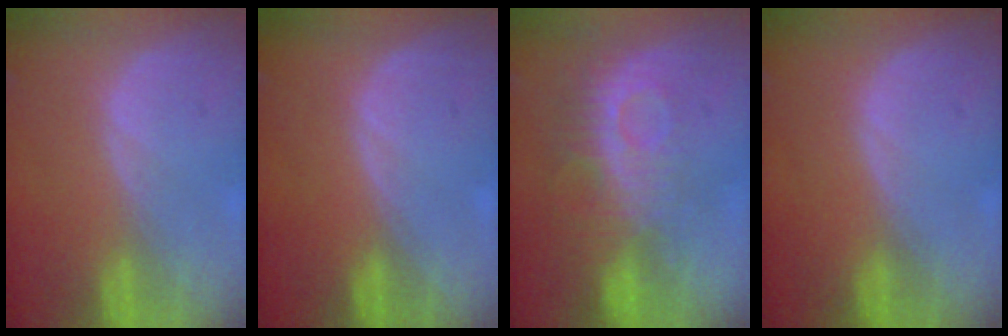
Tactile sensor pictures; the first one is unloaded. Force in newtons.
{"total": 0.0}
{"total": 9.3, "press": 8.2, "slide": 4.3}
{"total": 0.0}